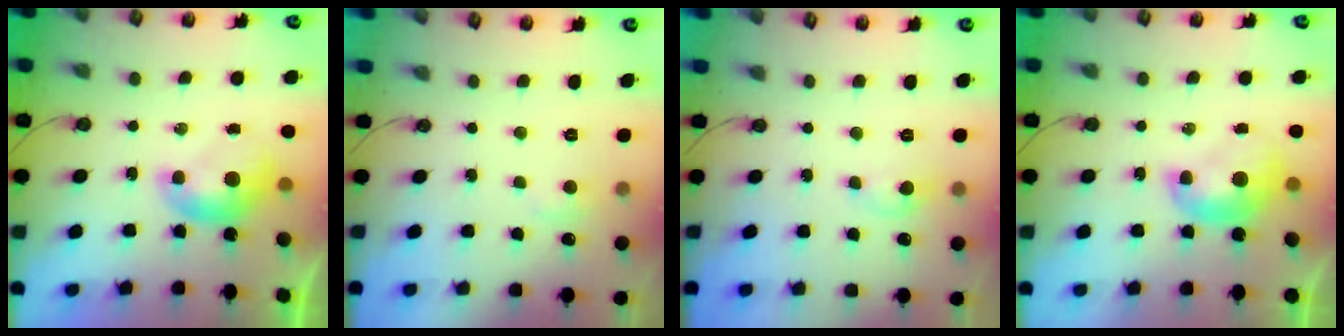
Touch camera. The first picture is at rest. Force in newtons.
{"total": 2.6, "press": 2.5, "slide": 0.5}
{"total": 1.2, "press": 1.2, "slide": 0.2}
{"total": 1.8, "press": 1.8, "slide": 0.3}